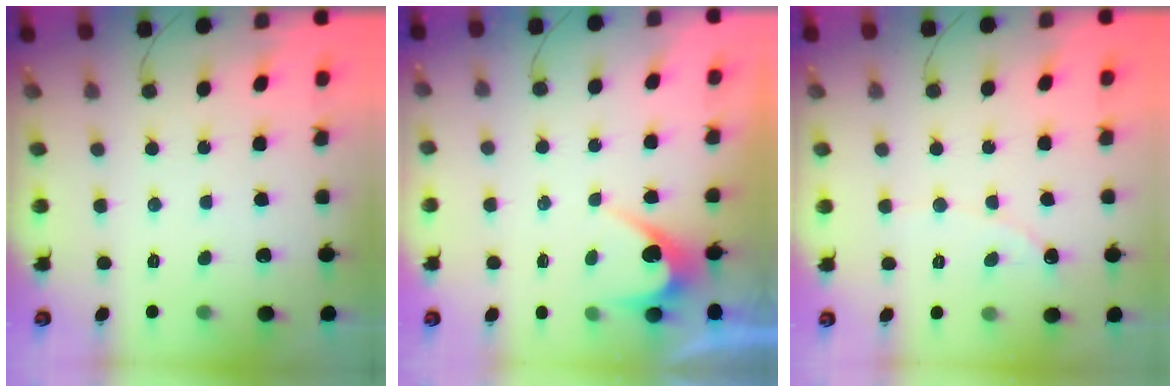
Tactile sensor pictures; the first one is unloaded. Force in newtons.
{"total": 3.8, "press": 3.8, "slide": 0.3}
{"total": 0.7, "press": 0.7, "slide": 0.0}